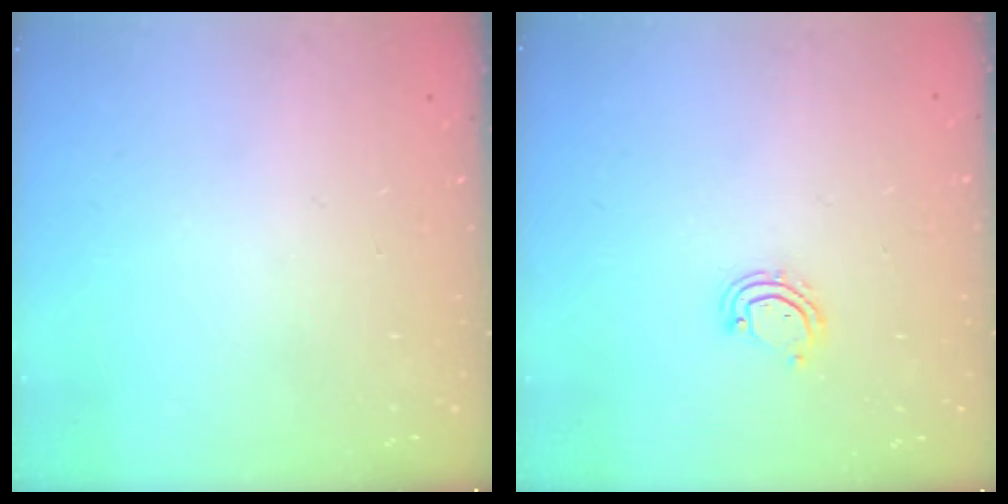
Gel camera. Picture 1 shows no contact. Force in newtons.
{"total": 5.0, "press": 5.0, "slide": 0.3}